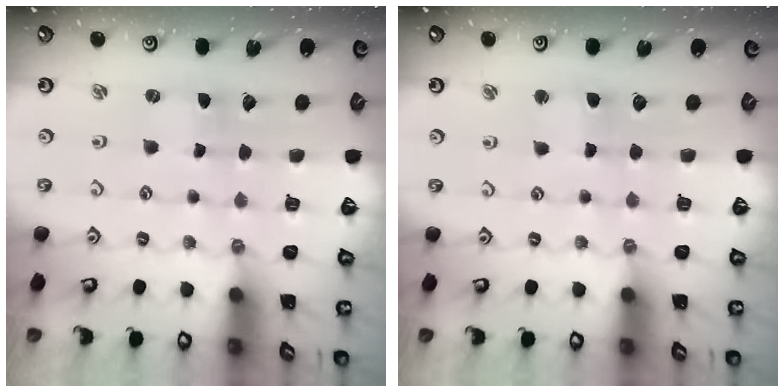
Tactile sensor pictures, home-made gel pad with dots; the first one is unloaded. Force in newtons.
{"total": 1.9, "press": 1.9, "slide": 0.2}